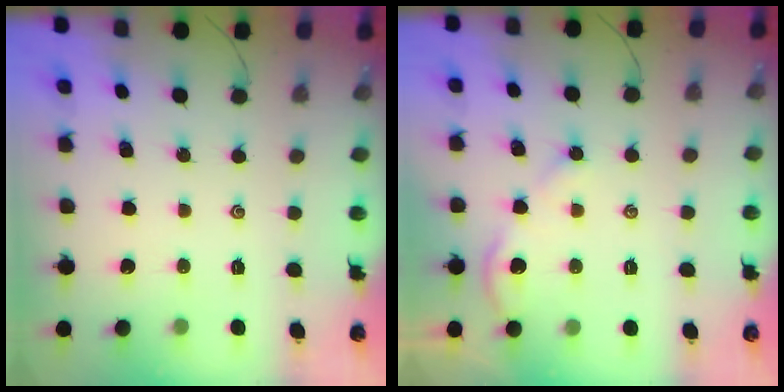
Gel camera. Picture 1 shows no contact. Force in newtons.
{"total": 4.0, "press": 4.0, "slide": 0.4}